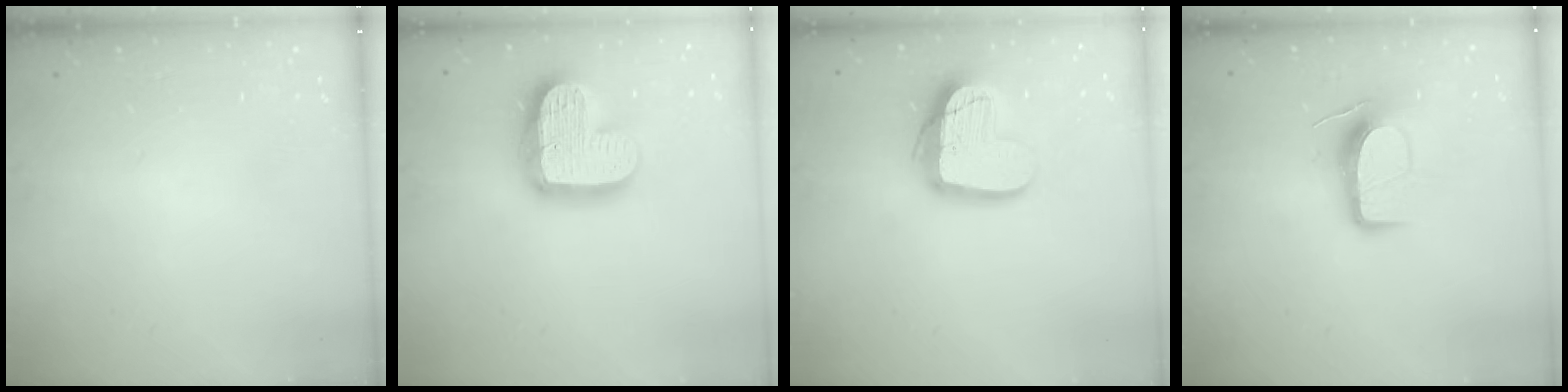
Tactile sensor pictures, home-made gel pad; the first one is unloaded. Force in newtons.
{"total": 18.6, "press": 18.6, "slide": 1.3}
{"total": 15.9, "press": 15.9, "slide": 1.3}
{"total": 10.3, "press": 10.3, "slide": 0.6}